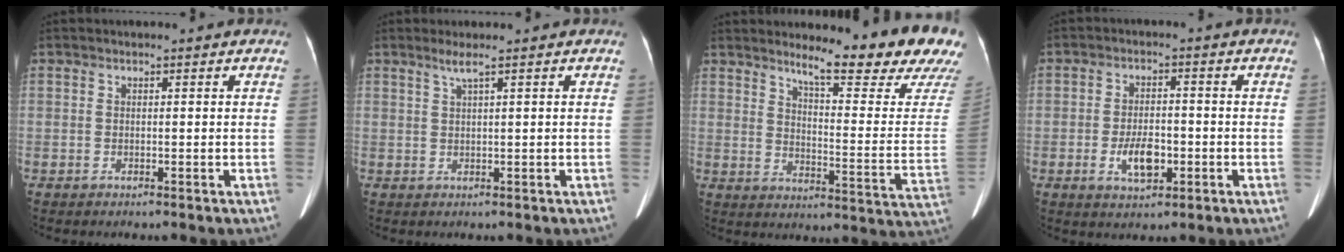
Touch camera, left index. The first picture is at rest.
{"total": 1.6, "force": [0.9, -0.4, 1.2], "torque": [-0.034, 0.004, 0.023]}
{"total": 18.4, "force": [16.0, 0.5, 9.1], "torque": [-0.127, -0.094, 0.195]}
{"total": 5.4, "force": [-1.8, 2.6, 4.4], "torque": [-0.087, 0.000, -0.025]}